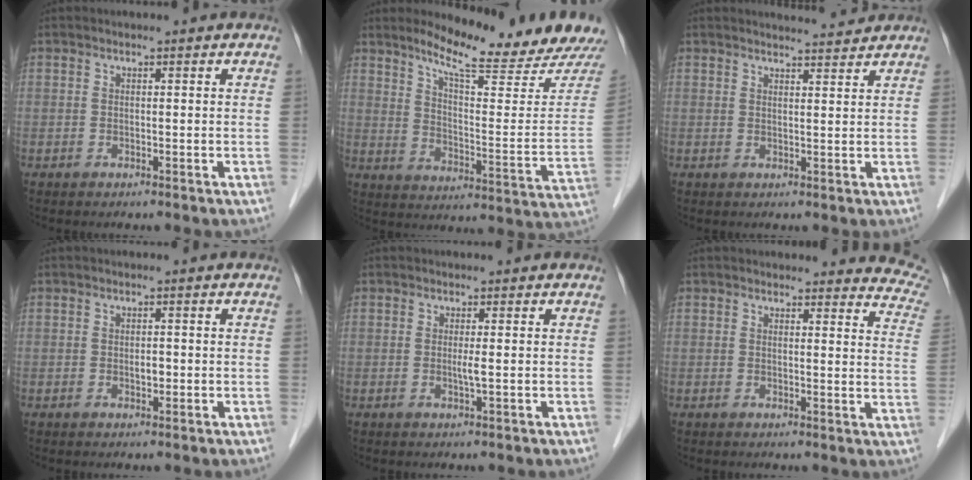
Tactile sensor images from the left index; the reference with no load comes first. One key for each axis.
{"total": 16.5, "fx": 15.1, "fy": -0.9, "fz": 6.4, "tx": -0.104, "ty": -0.077, "tz": 0.207}
{"total": 3.9, "fx": 3.9, "fy": -0.1, "fz": 0.4, "tx": -0.016, "ty": 0.002, "tz": 0.052}
{"total": 1.2, "fx": -0.2, "fy": 0.6, "fz": 1.0, "tx": -0.017, "ty": 0.001, "tz": -0.002}
{"total": 1.3, "fx": 0.0, "fy": -0.3, "fz": 1.2, "tx": -0.026, "ty": -0.002, "tz": -0.001}
{"total": 11.8, "fx": 11.5, "fy": 2.1, "fz": 1.2, "tx": 0.030, "ty": -0.072, "tz": 0.082}